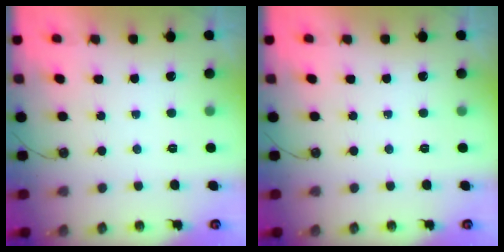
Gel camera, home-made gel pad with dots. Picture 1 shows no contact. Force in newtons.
{"total": 0.0}